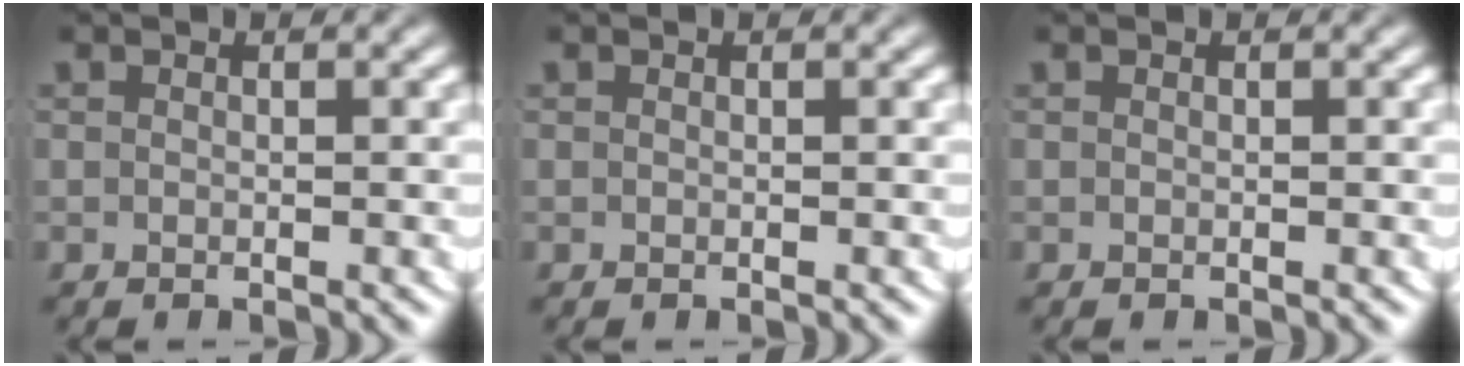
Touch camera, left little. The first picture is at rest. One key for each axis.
{"total": 0.0}
{"total": 0.0}